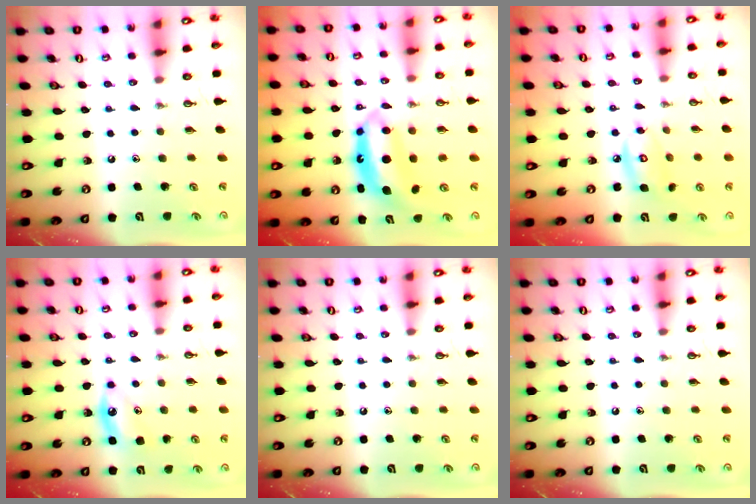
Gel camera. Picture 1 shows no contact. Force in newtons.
{"total": 7.1, "press": 7.1, "slide": 0.5}
{"total": 8.2, "press": 8.2, "slide": 0.6}
{"total": 6.0, "press": 5.9, "slide": 0.8}
{"total": 0.0}
{"total": 0.0}